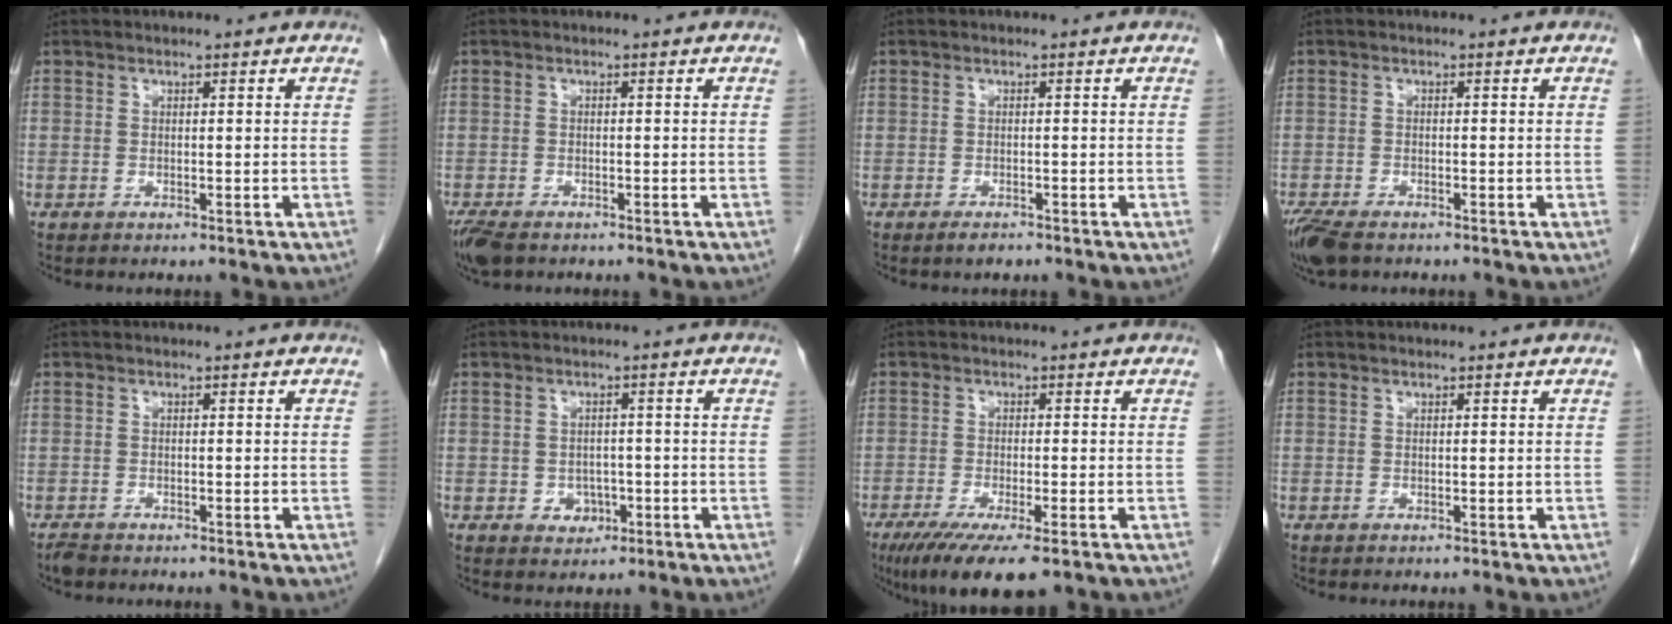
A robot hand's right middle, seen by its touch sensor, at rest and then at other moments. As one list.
[{"total": 4.6, "force": [-3.5, 1.9, 2.4], "torque": [-0.048, -0.010, -0.059]}, {"total": 1.3, "force": [-1.1, 0.4, 0.7], "torque": [-0.013, -0.001, -0.014]}, {"total": 5.6, "force": [-4.1, 2.2, 3.1], "torque": [-0.061, -0.012, -0.073]}, {"total": 1.6, "force": [-1.4, 0.5, 0.6], "torque": [-0.019, -0.003, -0.023]}, {"total": 3.1, "force": [-1.0, 2.5, 1.4], "torque": [-0.015, 0.006, -0.007]}, {"total": 9.1, "force": [-5.8, 1.7, 6.9], "torque": [-0.108, -0.022, -0.092]}, {"total": 0.0}]